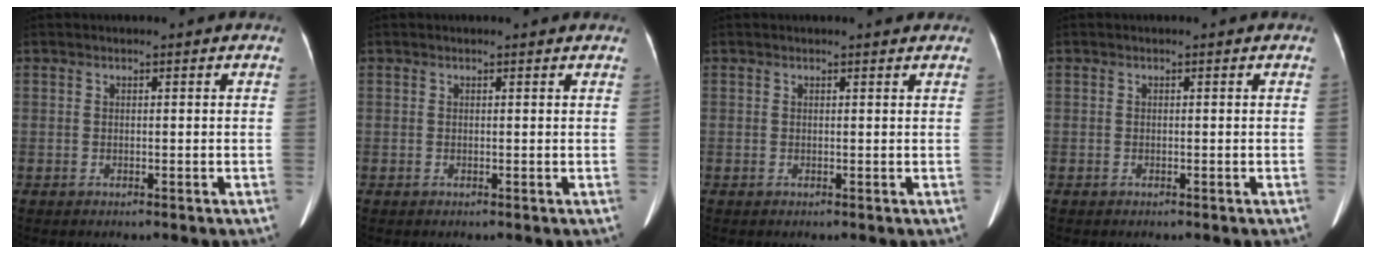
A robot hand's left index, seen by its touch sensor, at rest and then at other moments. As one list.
[{"total": 1.4, "force": [1.3, 0.2, 0.3], "torque": [-0.014, 0.003, 0.010]}, {"total": 1.5, "force": [1.4, 0.4, 0.4], "torque": [-0.010, 0.009, 0.013]}, {"total": 0.0}]